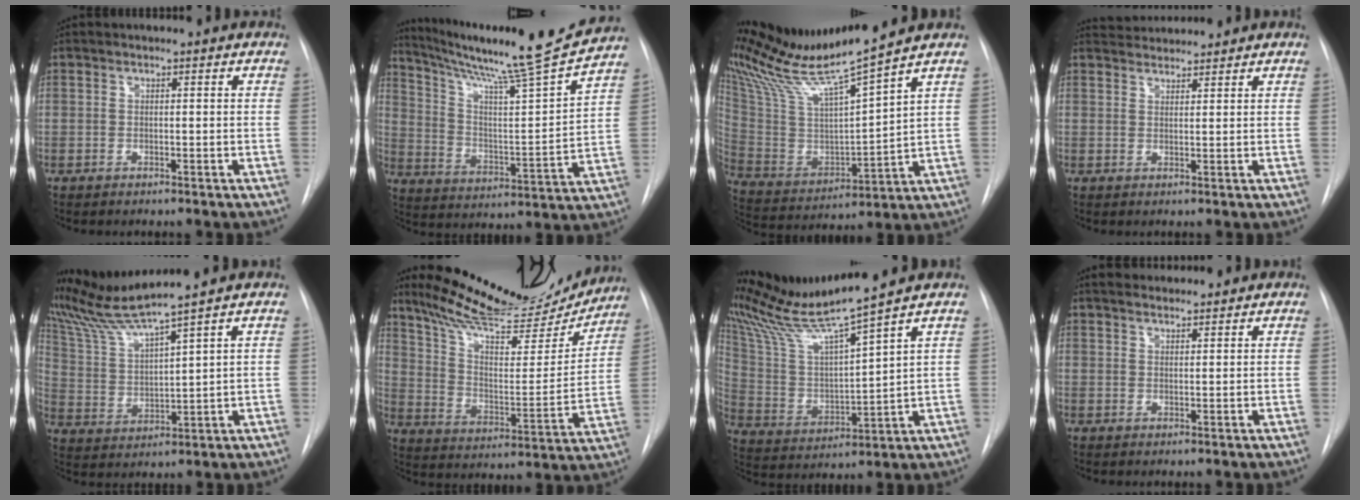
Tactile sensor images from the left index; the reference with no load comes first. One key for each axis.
{"total": 20.5, "fx": 18.0, "fy": -1.7, "fz": 9.6, "tx": -0.162, "ty": -0.043, "tz": 0.275}
{"total": 16.3, "fx": 14.4, "fy": -2.1, "fz": 7.2, "tx": -0.145, "ty": -0.029, "tz": 0.269}
{"total": 3.9, "fx": 3.9, "fy": 0.2, "fz": 0.1, "tx": -0.008, "ty": 0.028, "tz": 0.070}
{"total": 9.4, "fx": 8.4, "fy": -2.7, "fz": 3.3, "tx": -0.077, "ty": -0.006, "tz": 0.173}
{"total": 22.9, "fx": 20.8, "fy": 4.7, "fz": 8.4, "tx": -0.134, "ty": -0.030, "tz": 0.304}
{"total": 12.7, "fx": 11.4, "fy": -2.7, "fz": 5.0, "tx": -0.102, "ty": -0.014, "tz": 0.225}
{"total": 4.5, "fx": 4.1, "fy": 1.1, "fz": 1.3, "tx": -0.017, "ty": 0.029, "tz": 0.066}